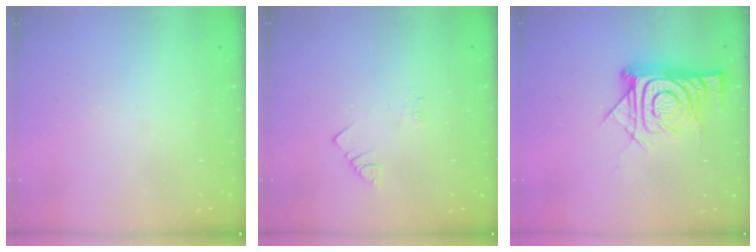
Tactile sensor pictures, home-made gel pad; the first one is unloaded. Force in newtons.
{"total": 1.4, "press": 1.4, "slide": 0.3}
{"total": 14.5, "press": 14.4, "slide": 1.4}